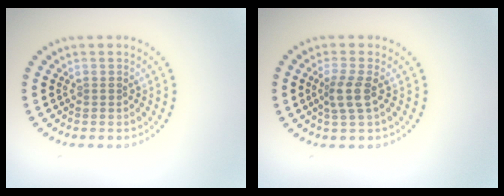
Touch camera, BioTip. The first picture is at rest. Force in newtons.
{"total": 2.4, "press": 1.9, "slide": 1.5}